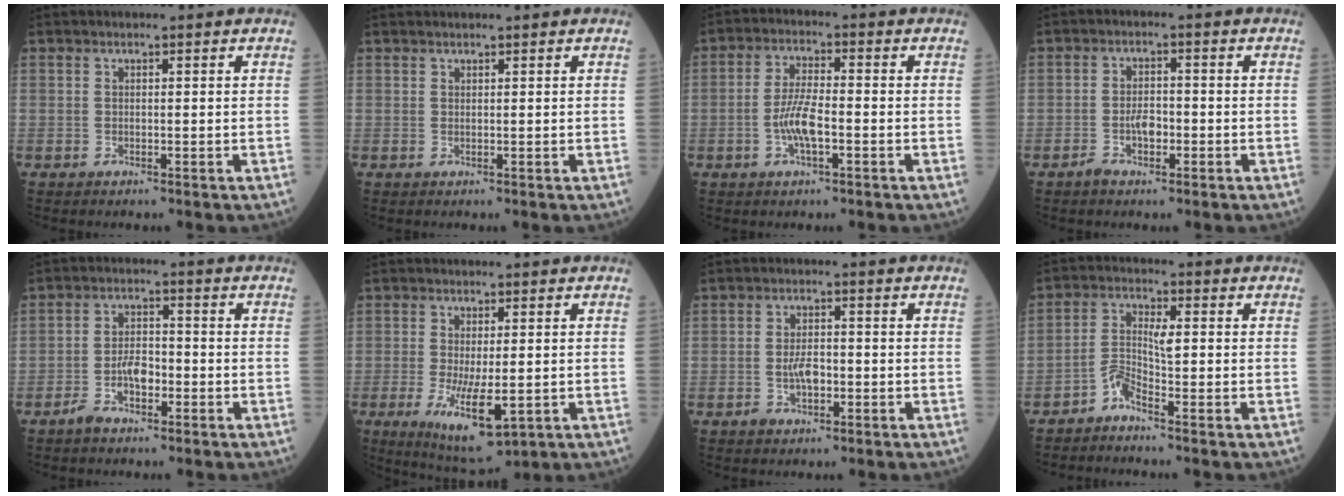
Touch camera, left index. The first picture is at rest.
{"total": 1.1, "force": [1.1, -0.1, 0.2], "torque": [-0.003, 0.019, 0.023]}
{"total": 5.6, "force": [-1.7, 1.3, 5.2], "torque": [-0.111, 0.003, -0.034]}
{"total": 3.3, "force": [-1.6, 1.6, 2.4], "torque": [-0.047, 0.004, -0.031]}
{"total": 4.8, "force": [-2.4, 2.2, 3.4], "torque": [-0.074, 0.007, -0.046]}
{"total": 8.8, "force": [-2.5, 2.6, 8.0], "torque": [-0.148, -0.025, -0.029]}
{"total": 3.5, "force": [-1.1, 1.9, 2.7], "torque": [-0.055, 0.005, -0.016]}
{"total": 3.7, "force": [-2.1, 0.6, 3.0], "torque": [-0.064, 0.005, -0.041]}